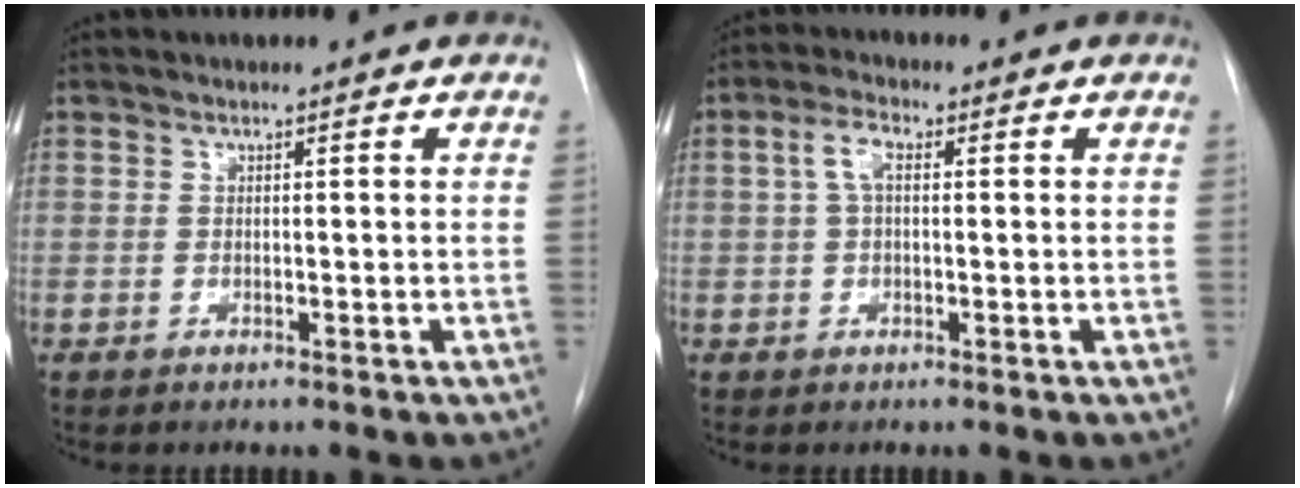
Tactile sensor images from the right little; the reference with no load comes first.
{"total": 3.4, "force": [0.6, 1.5, 3.0], "torque": [-0.067, 0.017, 0.015]}